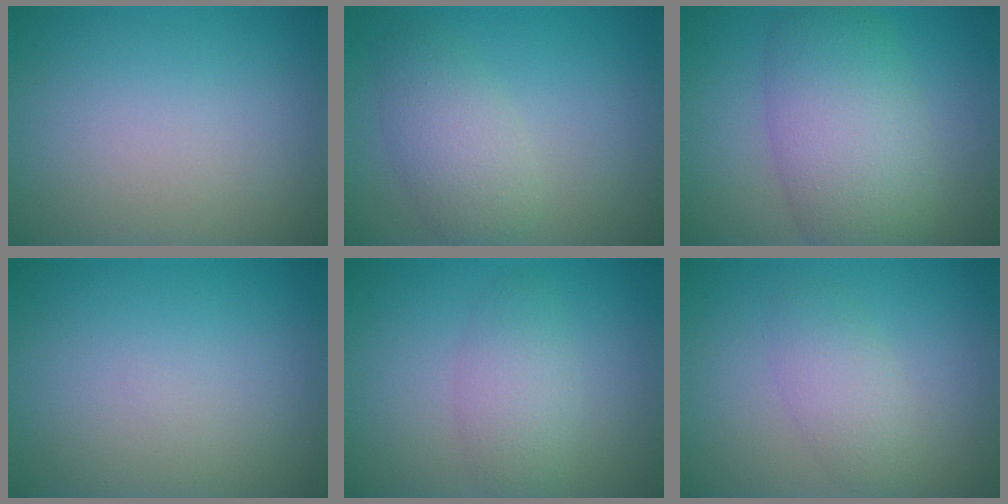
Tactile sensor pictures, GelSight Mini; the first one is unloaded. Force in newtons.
{"total": 3.6, "press": 3.6, "slide": 0.1}
{"total": 7.8, "press": 7.8, "slide": 0.2}
{"total": 0.0}
{"total": 3.1, "press": 3.1, "slide": 0.1}
{"total": 2.6, "press": 2.6, "slide": 0.1}